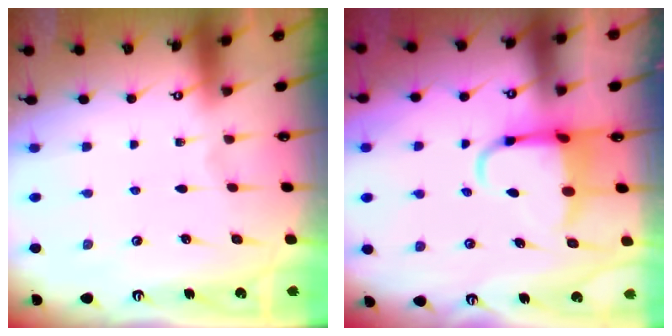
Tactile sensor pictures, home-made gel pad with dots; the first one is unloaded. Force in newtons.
{"total": 6.3, "press": 6.1, "slide": 1.4}